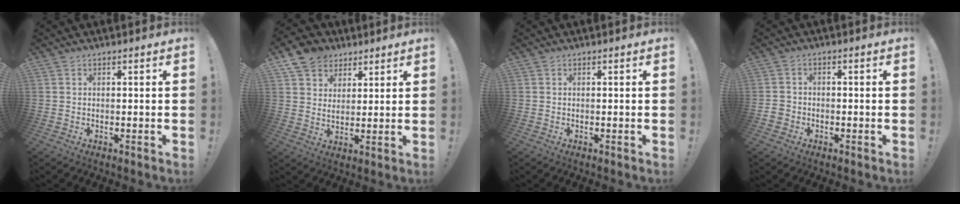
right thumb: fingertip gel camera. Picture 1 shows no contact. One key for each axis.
{"total": 8.4, "fx": 5.6, "fy": 6.1, "fz": 1.7, "tx": -0.038, "ty": -0.030, "tz": 0.112}
{"total": 0.0}
{"total": 2.7, "fx": -1.4, "fy": 2.2, "fz": 0.7, "tx": -0.015, "ty": 0.006, "tz": -0.027}